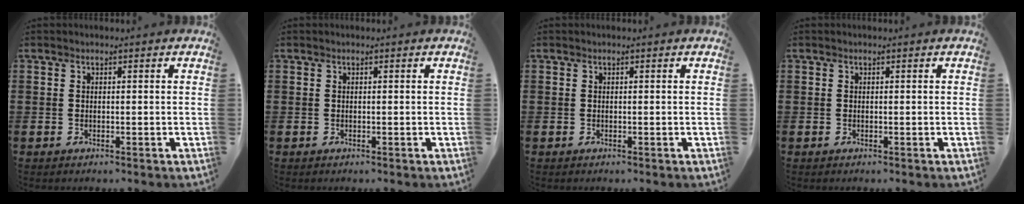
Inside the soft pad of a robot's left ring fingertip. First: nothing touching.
{"total": 0.0}
{"total": 0.0}
{"total": 0.0}